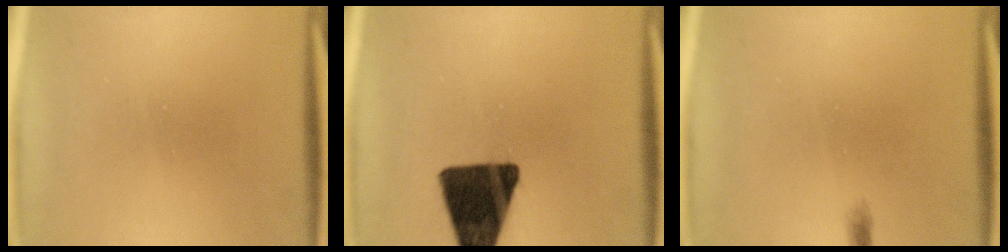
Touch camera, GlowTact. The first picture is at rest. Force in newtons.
{"total": 16.1}
{"total": 0.6}